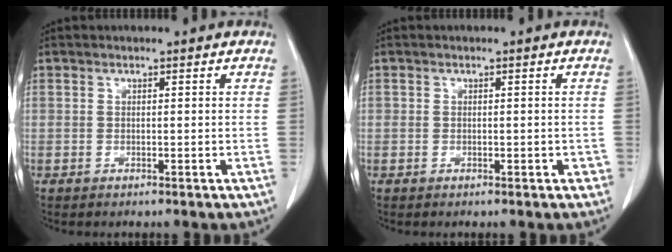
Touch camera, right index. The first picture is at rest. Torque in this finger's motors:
{"motor_torque": [-0.21, 0.38, 0.03, 0.01]}